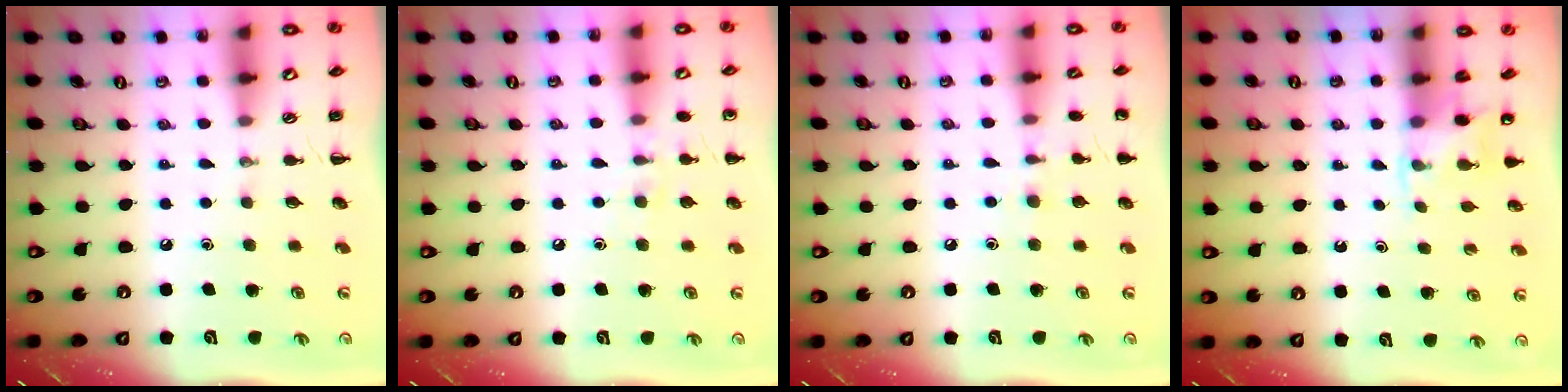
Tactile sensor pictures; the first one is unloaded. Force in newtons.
{"total": 7.0, "press": 6.7, "slide": 2.0}
{"total": 6.7, "press": 6.5, "slide": 1.9}
{"total": 3.6, "press": 3.4, "slide": 1.2}